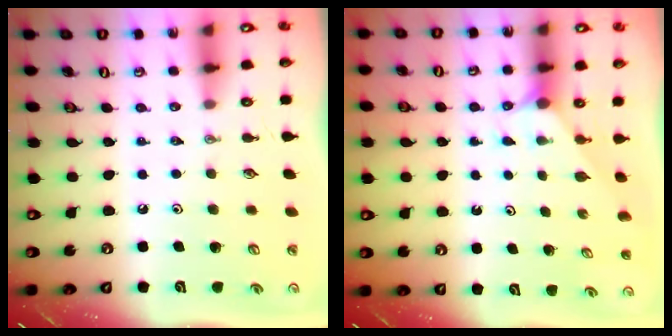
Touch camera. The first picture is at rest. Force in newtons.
{"total": 1.7, "press": 1.7, "slide": 0.2}